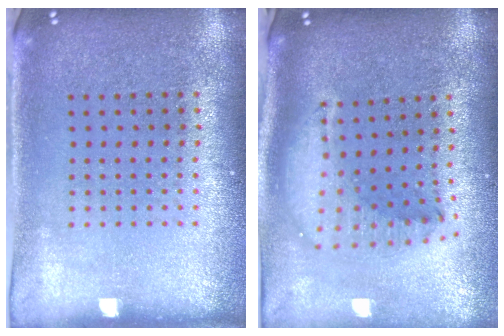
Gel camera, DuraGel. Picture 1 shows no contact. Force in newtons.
{"total": 1.8, "press": 1.4, "slide": 1.0}